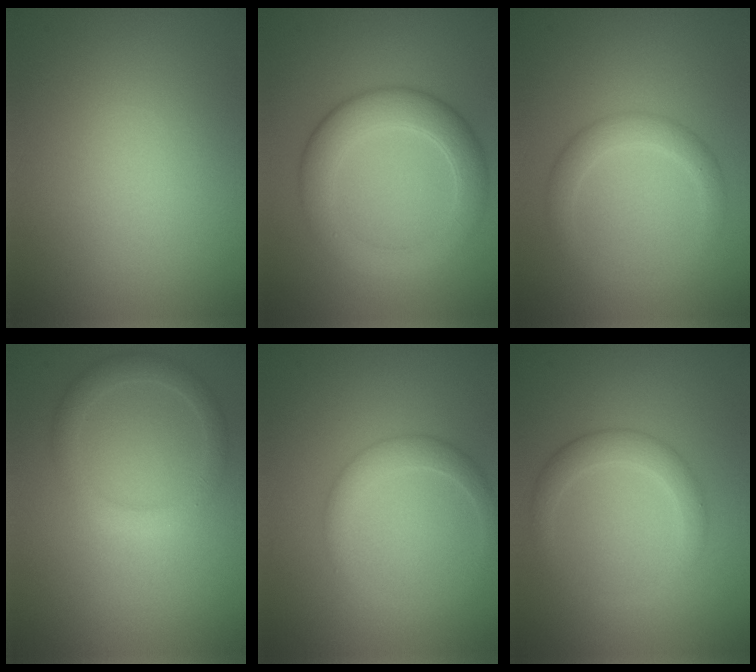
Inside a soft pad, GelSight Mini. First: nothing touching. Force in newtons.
{"total": 5.5, "press": 5.5, "slide": 0.4}
{"total": 2.6, "press": 2.6, "slide": 0.1}
{"total": 2.4, "press": 2.4, "slide": 0.1}
{"total": 2.4, "press": 2.4, "slide": 0.2}
{"total": 2.6, "press": 2.6, "slide": 0.1}